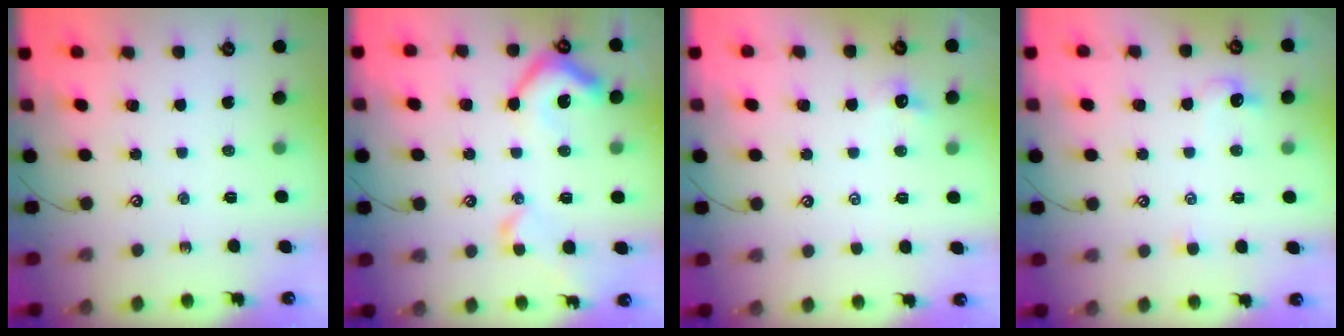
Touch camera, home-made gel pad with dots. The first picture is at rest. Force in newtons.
{"total": 10.6, "press": 10.5, "slide": 1.4}
{"total": 0.7, "press": 0.3, "slide": 0.6}
{"total": 0.6, "press": 0.1, "slide": 0.6}